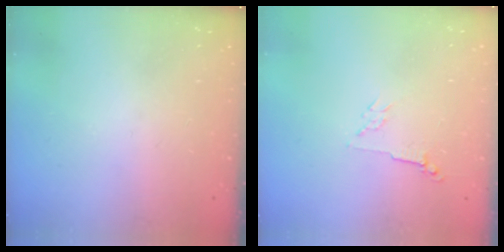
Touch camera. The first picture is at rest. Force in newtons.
{"total": 2.8, "press": 2.7, "slide": 0.6}